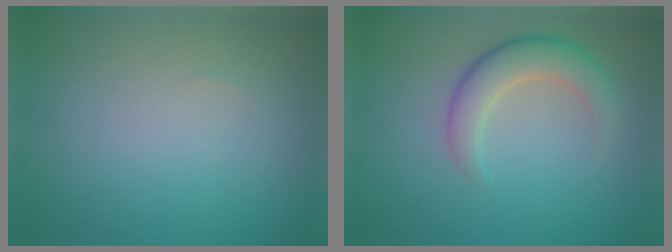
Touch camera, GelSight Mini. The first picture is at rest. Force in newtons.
{"total": 4.3, "press": 4.3, "slide": 0.1}